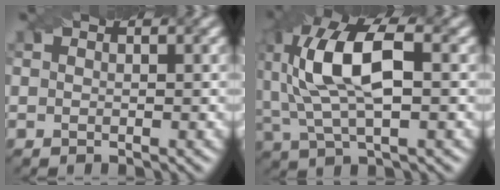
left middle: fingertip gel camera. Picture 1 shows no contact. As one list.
[{"total": 8.9, "force": [0.7, 4.0, 8.0], "torque": [-0.168, 0.025, 0.017]}]